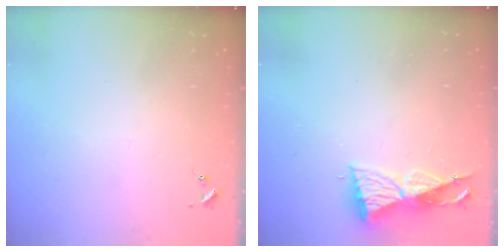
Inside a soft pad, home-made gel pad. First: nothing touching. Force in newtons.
{"total": 8.4, "press": 8.4, "slide": 0.2}